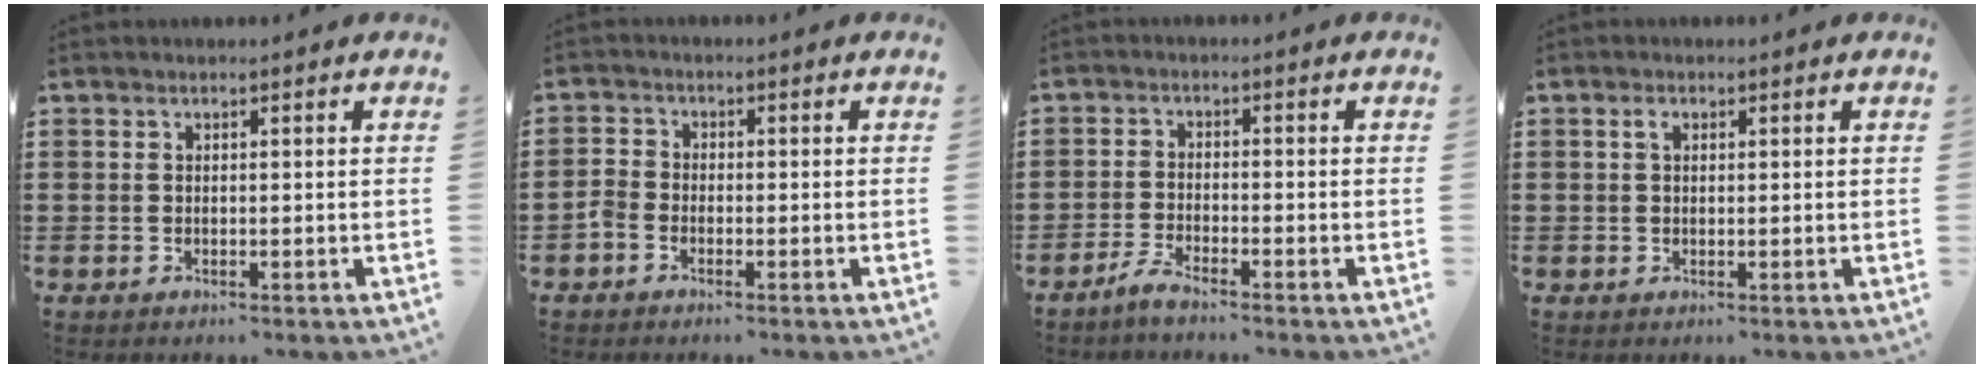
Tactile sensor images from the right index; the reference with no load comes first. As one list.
[{"total": 1.9, "force": [-1.4, 1.0, 0.7], "torque": [-0.024, 0.002, -0.030]}, {"total": 2.5, "force": [-2.3, -0.1, 1.0], "torque": [-0.034, -0.003, -0.049]}, {"total": 1.0, "force": [0.3, 0.7, 0.7], "torque": [-0.016, 0.004, 0.005]}]